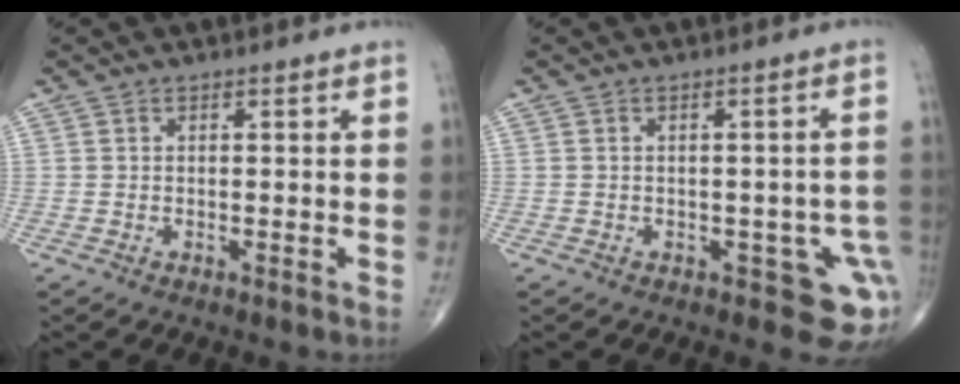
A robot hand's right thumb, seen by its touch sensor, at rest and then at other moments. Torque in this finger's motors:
{"motor_torque": [1.12, 0.99, 0.70, -0.81, 0.11]}